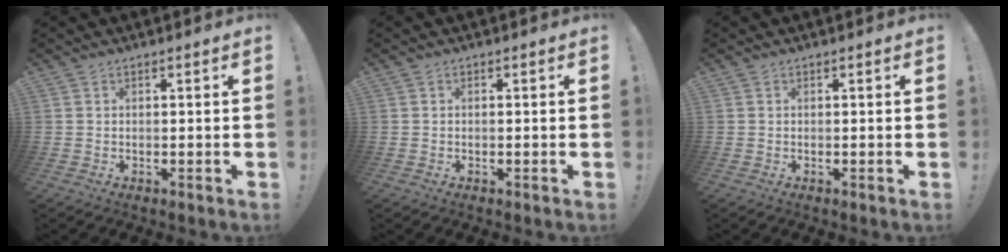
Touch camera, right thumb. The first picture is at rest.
{"total": 0.0}
{"total": 0.0}